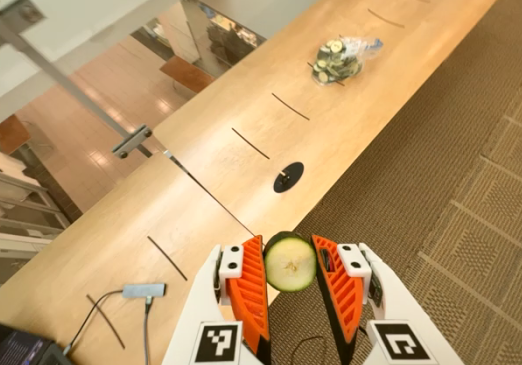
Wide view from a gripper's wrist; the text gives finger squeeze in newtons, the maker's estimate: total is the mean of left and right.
{"total": 8.5, "left": 8.3, "right": 8.7}